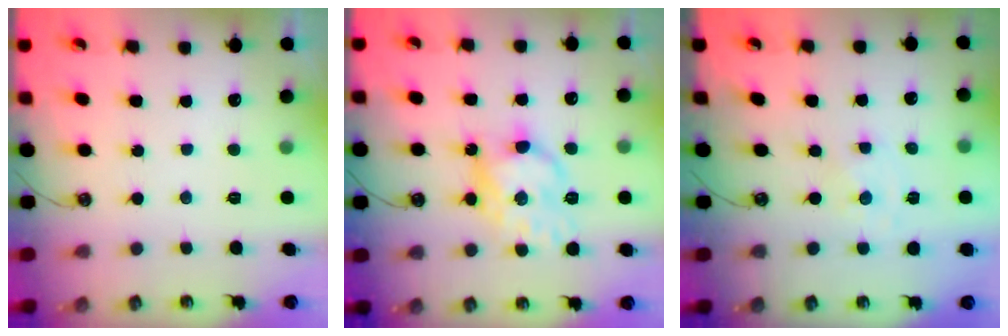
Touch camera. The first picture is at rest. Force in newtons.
{"total": 13.3, "press": 13.3, "slide": 0.7}
{"total": 0.0}